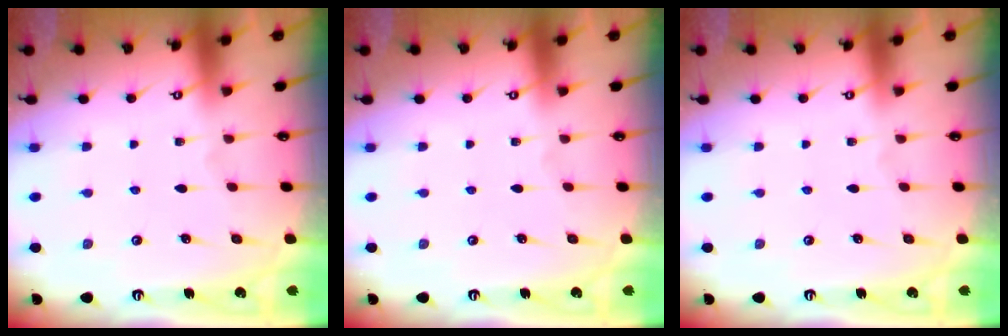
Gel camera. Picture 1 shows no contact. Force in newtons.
{"total": 0.0}
{"total": 0.0}